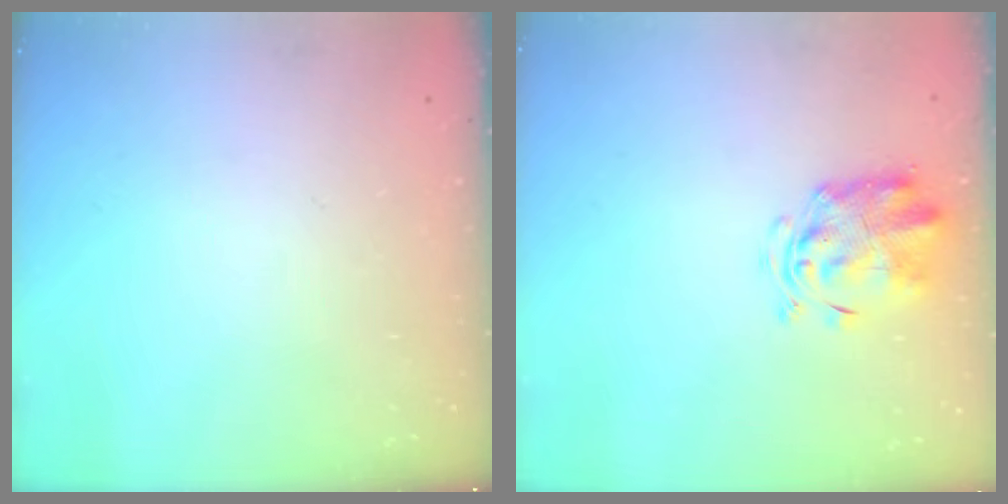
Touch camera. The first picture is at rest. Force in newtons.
{"total": 2.9, "press": 2.9, "slide": 0.6}